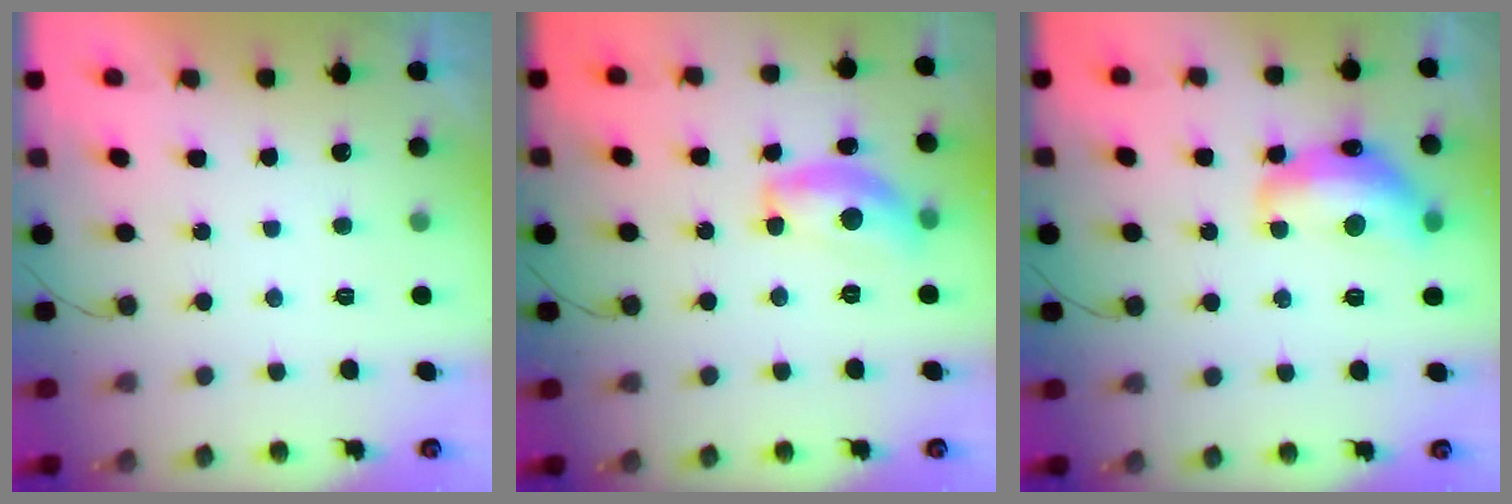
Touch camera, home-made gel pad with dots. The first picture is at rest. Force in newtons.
{"total": 13.3, "press": 13.3, "slide": 0.6}
{"total": 14.8, "press": 14.8, "slide": 1.1}